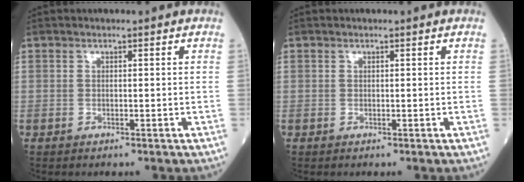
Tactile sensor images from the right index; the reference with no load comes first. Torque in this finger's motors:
{"motor_torque": [-0.01, 0.02, -0.01, 0.01]}